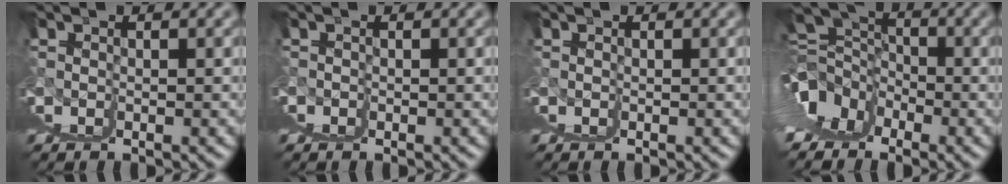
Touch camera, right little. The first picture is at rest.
{"total": 1.7, "force": [0.4, -1.6, -0.4], "torque": [0.010, 0.004, 0.007]}
{"total": 0.7, "force": [0.1, -0.5, -0.5], "torque": [0.011, 0.001, 0.001]}
{"total": 4.0, "force": [1.1, -1.4, 3.6], "torque": [-0.036, 0.013, 0.027]}